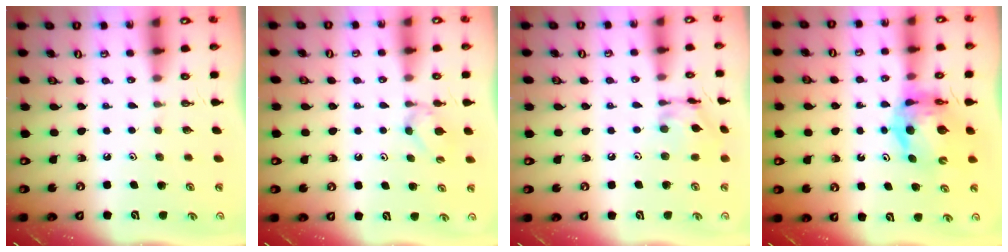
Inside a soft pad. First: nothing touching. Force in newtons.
{"total": 5.4, "press": 5.3, "slide": 0.7}
{"total": 11.6, "press": 11.6, "slide": 0.9}
{"total": 9.8, "press": 9.8, "slide": 1.1}